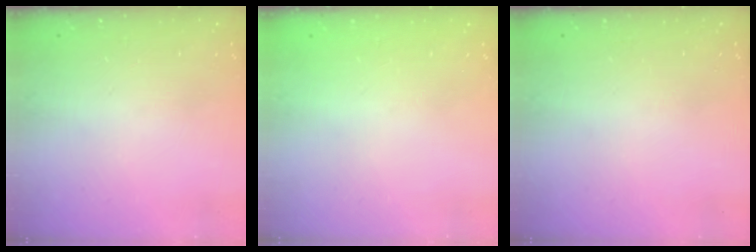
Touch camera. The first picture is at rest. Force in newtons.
{"total": 0.0}
{"total": 0.0}